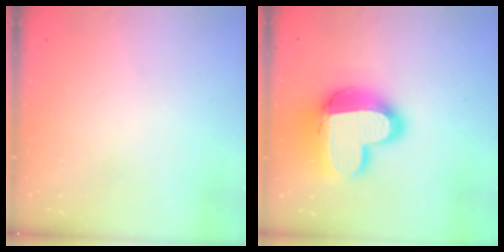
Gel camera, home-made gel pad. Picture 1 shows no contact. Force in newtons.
{"total": 18.9, "press": 18.9, "slide": 1.6}